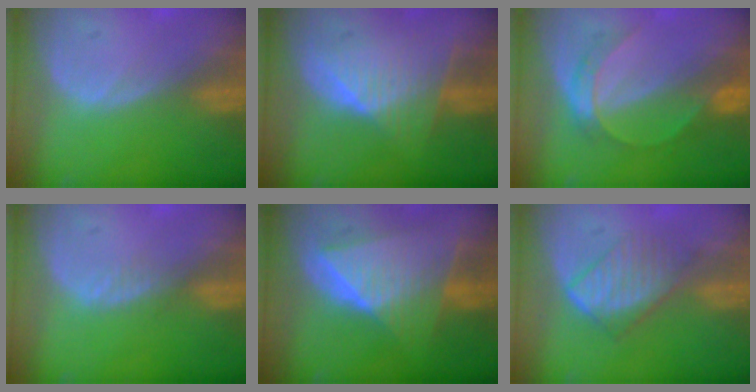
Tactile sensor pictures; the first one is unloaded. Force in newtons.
{"total": 7.5, "press": 6.7, "slide": 3.3}
{"total": 4.9, "press": 4.9, "slide": 0.2}
{"total": 1.4, "press": 1.3, "slide": 0.2}
{"total": 10.0, "press": 10.0, "slide": 0.7}
{"total": 6.5, "press": 5.9, "slide": 2.8}